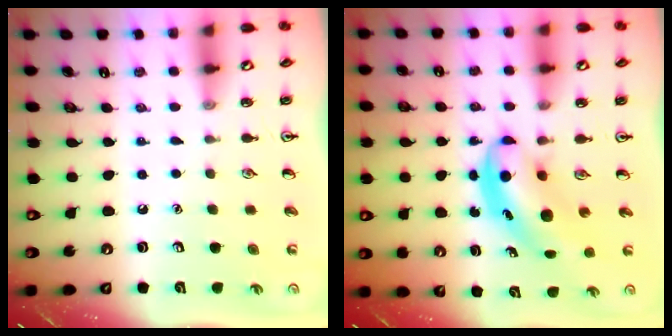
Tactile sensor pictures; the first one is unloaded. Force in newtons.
{"total": 6.4, "press": 6.4, "slide": 0.9}